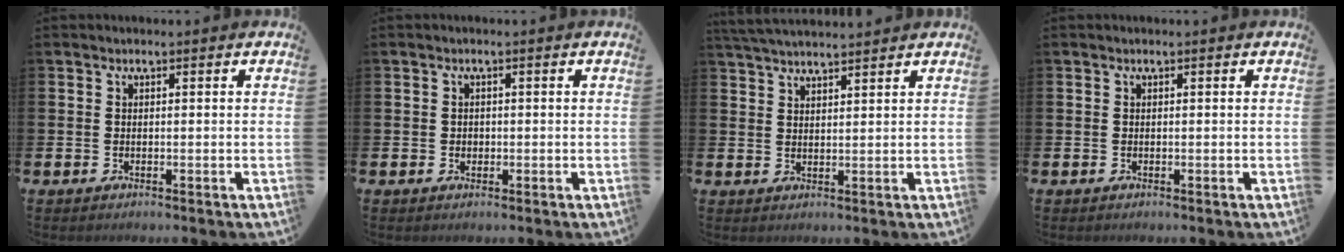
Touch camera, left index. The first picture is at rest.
{"total": 0.8, "force": [0.1, 0.8, 0.2], "torque": [0.006, 0.004, -0.003]}
{"total": 3.3, "force": [3.3, 0.1, 0.6], "torque": [-0.013, -0.013, 0.060]}
{"total": 0.0}